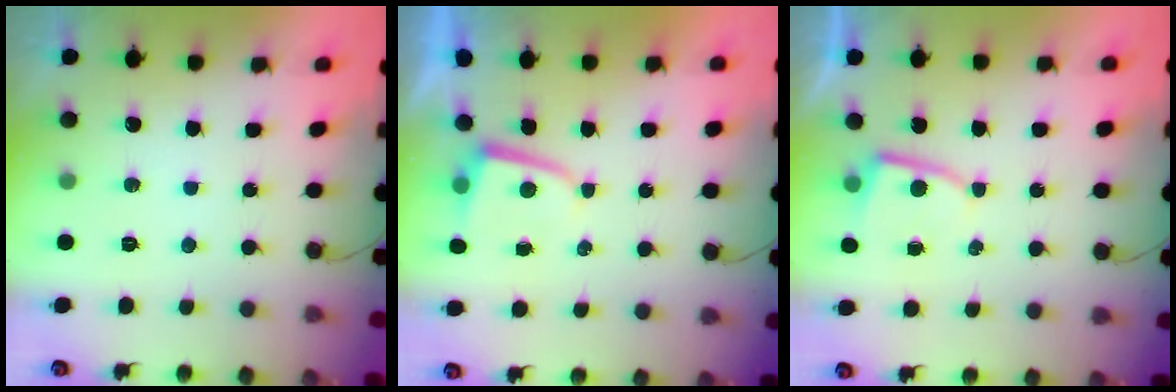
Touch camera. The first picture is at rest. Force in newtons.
{"total": 1.6, "press": 1.6, "slide": 0.3}
{"total": 4.1, "press": 4.1, "slide": 0.4}